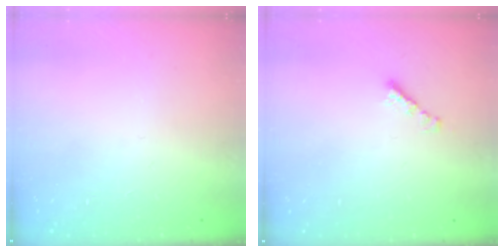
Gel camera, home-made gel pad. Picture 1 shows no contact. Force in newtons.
{"total": 2.4, "press": 2.4, "slide": 0.4}